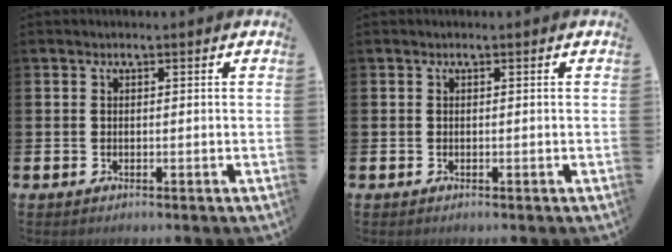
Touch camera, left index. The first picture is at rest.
{"total": 0.0}